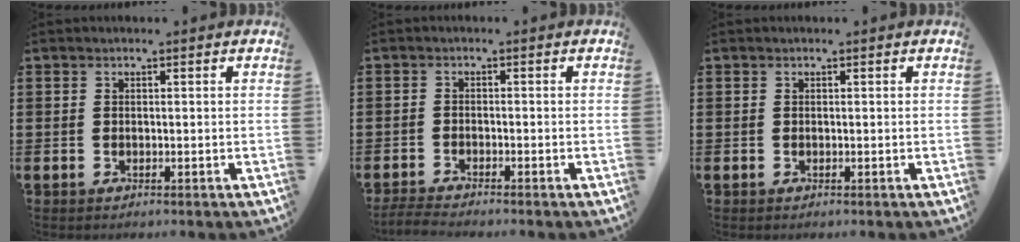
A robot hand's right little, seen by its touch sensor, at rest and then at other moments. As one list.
[{"total": 1.7, "force": [-1.6, 0.0, 0.7], "torque": [-0.012, 0.004, -0.030]}, {"total": 0.0}]